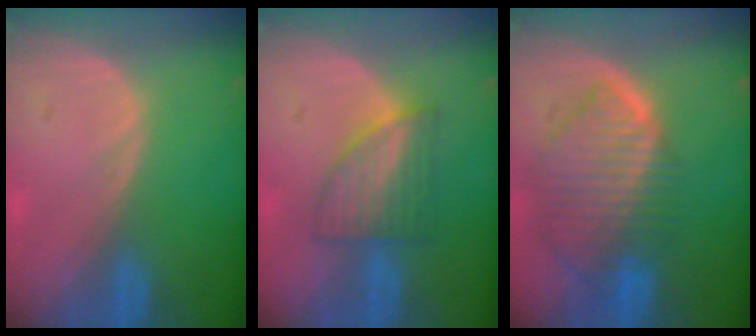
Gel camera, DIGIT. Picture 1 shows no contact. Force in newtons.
{"total": 5.9, "press": 5.9, "slide": 0.4}
{"total": 10.1, "press": 8.5, "slide": 5.3}